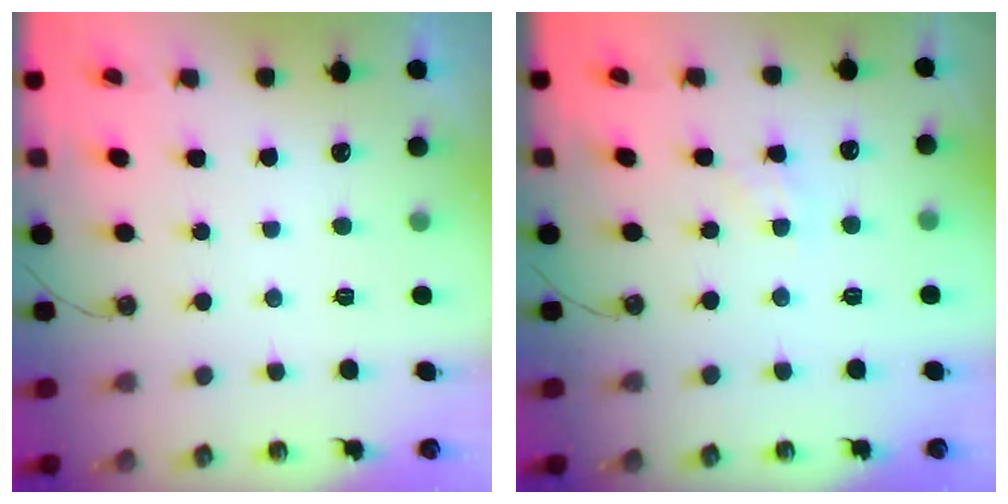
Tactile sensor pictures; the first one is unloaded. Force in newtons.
{"total": 2.1, "press": 2.1, "slide": 0.4}